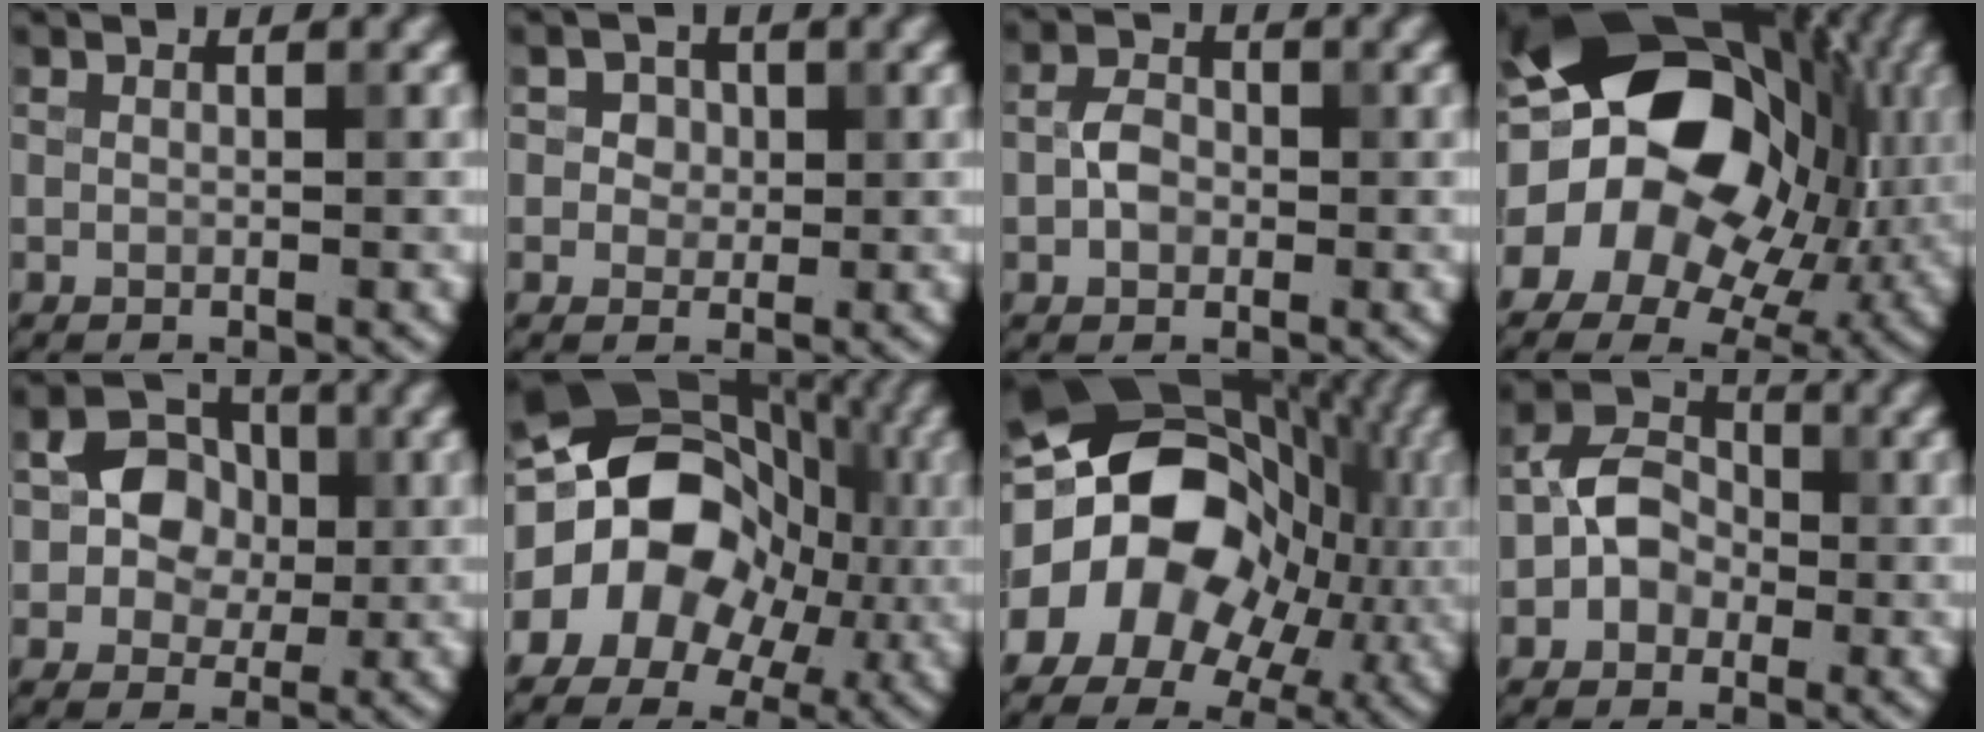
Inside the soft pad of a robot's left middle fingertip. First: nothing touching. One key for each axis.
{"total": 2.8, "fx": 1.2, "fy": 2.2, "fz": 1.3, "tx": -0.020, "ty": 0.006, "tz": 0.007}
{"total": 2.5, "fx": -0.5, "fy": 1.9, "fz": 1.6, "tx": -0.028, "ty": 0.004, "tz": -0.015}
{"total": 19.2, "fx": 2.6, "fy": 14.3, "fz": 12.5, "tx": -0.209, "ty": 0.019, "tz": 0.045}
{"total": 4.8, "fx": 0.4, "fy": 3.9, "fz": 2.6, "tx": -0.035, "ty": 0.003, "tz": -0.006}
{"total": 15.9, "fx": 0.2, "fy": 12.4, "fz": 9.9, "tx": -0.151, "ty": 0.001, "tz": -0.019}
{"total": 17.6, "fx": -0.4, "fy": 13.5, "fz": 11.2, "tx": -0.191, "ty": -0.005, "tz": -0.009}
{"total": 4.0, "fx": -0.9, "fy": 3.3, "fz": 2.1, "tx": -0.025, "ty": 0.012, "tz": -0.021}